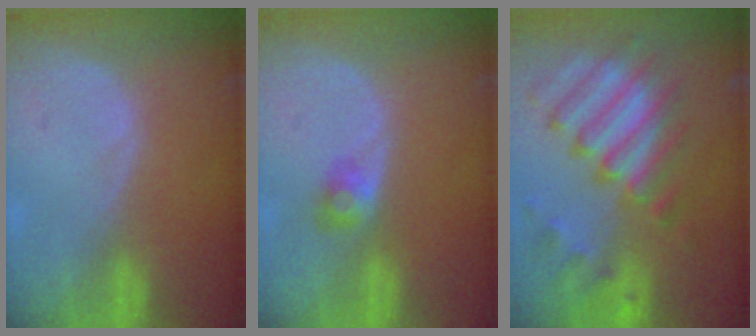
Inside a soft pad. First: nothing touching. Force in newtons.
{"total": 2.5, "press": 2.3, "slide": 0.9}
{"total": 11.4, "press": 9.9, "slide": 5.7}